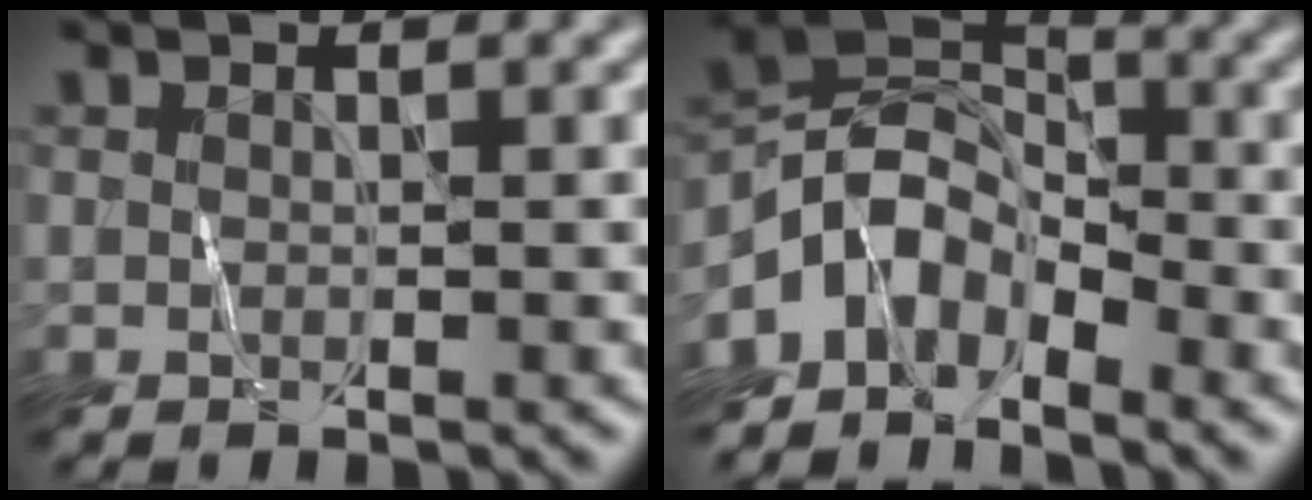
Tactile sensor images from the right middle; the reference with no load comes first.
{"total": 5.3, "force": [-3.9, 2.8, 2.3], "torque": [-0.034, 0.008, -0.084]}